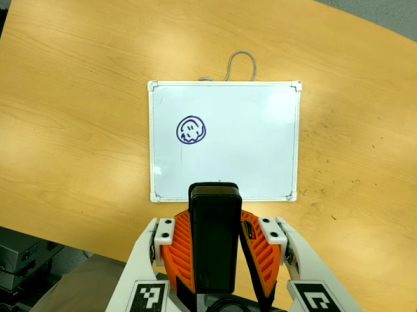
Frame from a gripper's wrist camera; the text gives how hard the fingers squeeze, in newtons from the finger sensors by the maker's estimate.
{"total": 5.7, "left": 4.8, "right": 6.6}